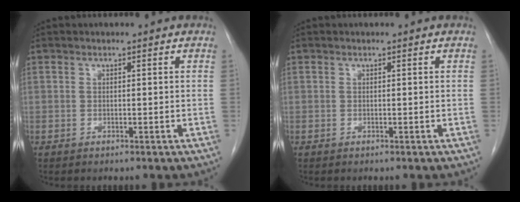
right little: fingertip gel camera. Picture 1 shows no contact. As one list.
[{"total": 0.0}]